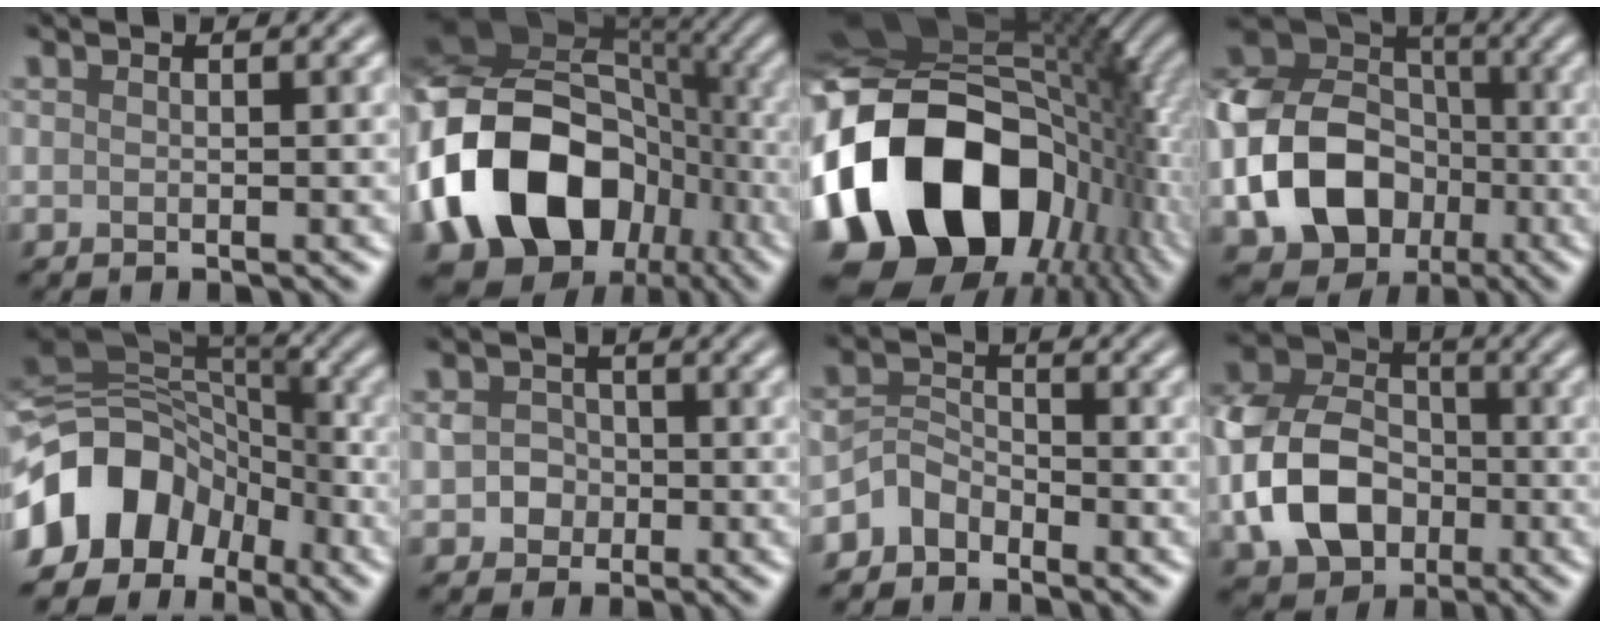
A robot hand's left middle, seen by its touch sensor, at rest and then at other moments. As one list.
[{"total": 16.9, "force": [-4.6, 12.8, 10.1], "torque": [-0.200, -0.004, -0.079]}, {"total": 19.6, "force": [-5.3, 13.7, 13.0], "torque": [-0.276, -0.026, -0.080]}, {"total": 12.7, "force": [-3.3, 10.1, 7.0], "torque": [-0.158, -0.011, -0.062]}, {"total": 12.6, "force": [-5.2, 9.0, 7.1], "torque": [-0.144, 0.000, -0.105]}, {"total": 2.1, "force": [-0.4, 2.0, 0.7], "torque": [-0.006, 0.005, -0.010]}, {"total": 2.6, "force": [-2.1, 1.5, 0.4], "torque": [-0.007, 0.013, -0.049]}, {"total": 9.5, "force": [-2.4, 7.2, 5.7], "torque": [-0.125, 0.000, -0.052]}]